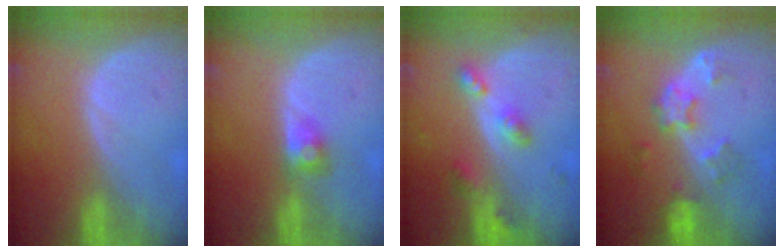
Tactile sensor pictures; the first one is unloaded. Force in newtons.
{"total": 2.7, "press": 2.5, "slide": 1.0}
{"total": 5.2, "press": 4.8, "slide": 1.8}
{"total": 5.9, "press": 5.4, "slide": 2.4}